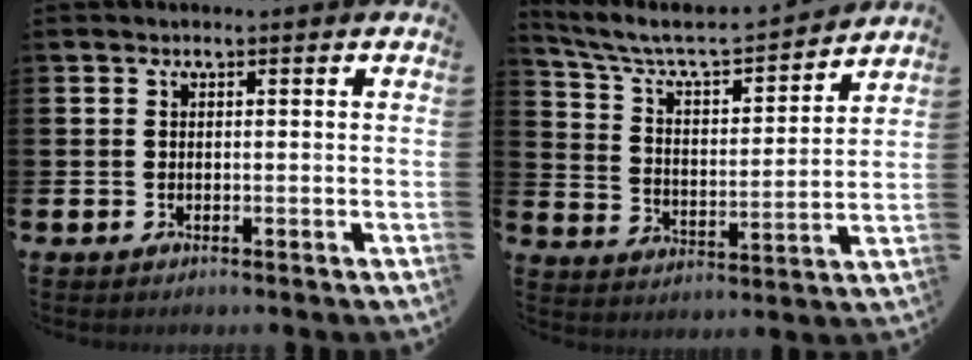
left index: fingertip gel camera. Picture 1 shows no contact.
{"total": 7.3, "force": [6.5, 1.8, 2.8], "torque": [-0.091, -0.045, 0.108]}